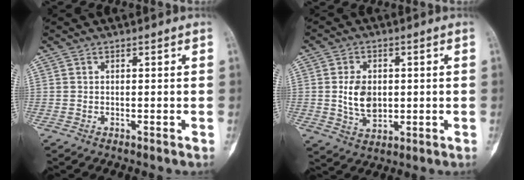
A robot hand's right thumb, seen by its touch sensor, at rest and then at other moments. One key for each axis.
{"total": 7.5, "fx": 0.3, "fy": 5.3, "fz": 5.3, "tx": -0.079, "ty": -0.006, "tz": 0.014}